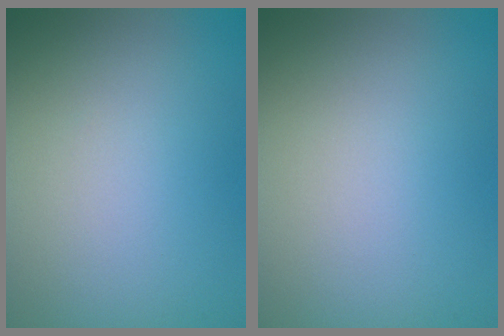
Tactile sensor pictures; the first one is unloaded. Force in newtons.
{"total": 0.0}